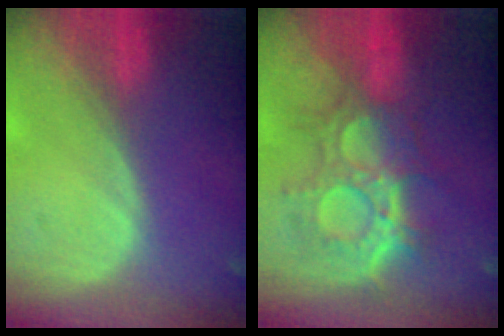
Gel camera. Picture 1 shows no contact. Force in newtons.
{"total": 9.5, "press": 9.3, "slide": 2.0}